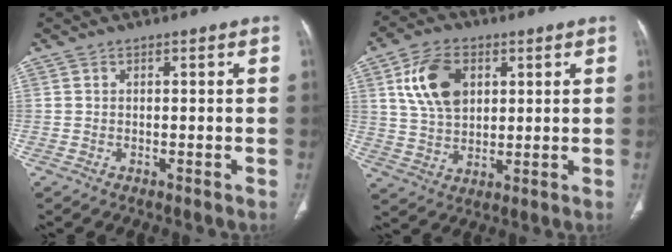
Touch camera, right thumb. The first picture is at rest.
{"total": 11.4, "force": [3.8, 7.5, 7.7], "torque": [-0.125, -0.007, 0.073]}